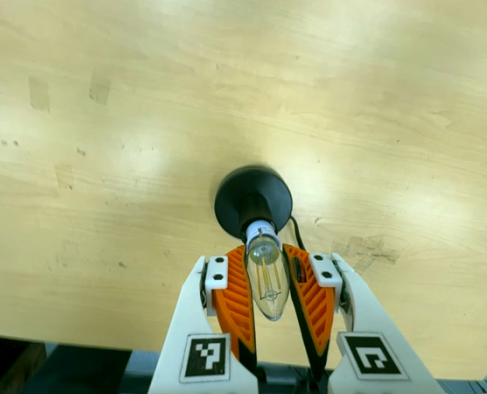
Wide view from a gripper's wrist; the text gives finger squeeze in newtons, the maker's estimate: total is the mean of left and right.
{"total": 14.8, "left": 14.3, "right": 15.3}